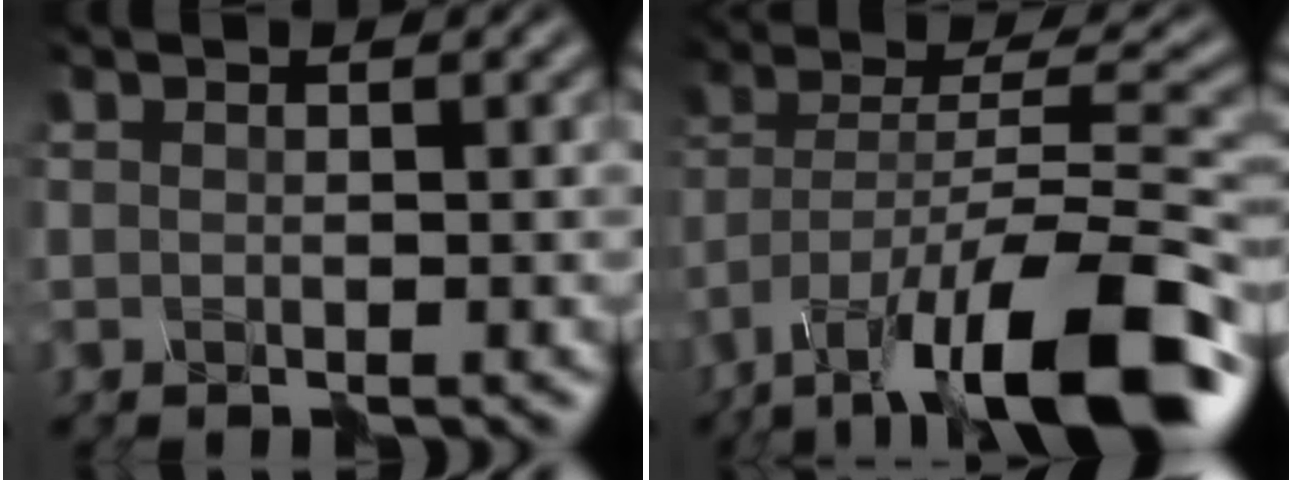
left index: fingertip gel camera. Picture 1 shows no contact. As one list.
[{"total": 14.1, "force": [-10.4, 3.3, 8.8], "torque": [-0.169, 0.003, -0.176]}]